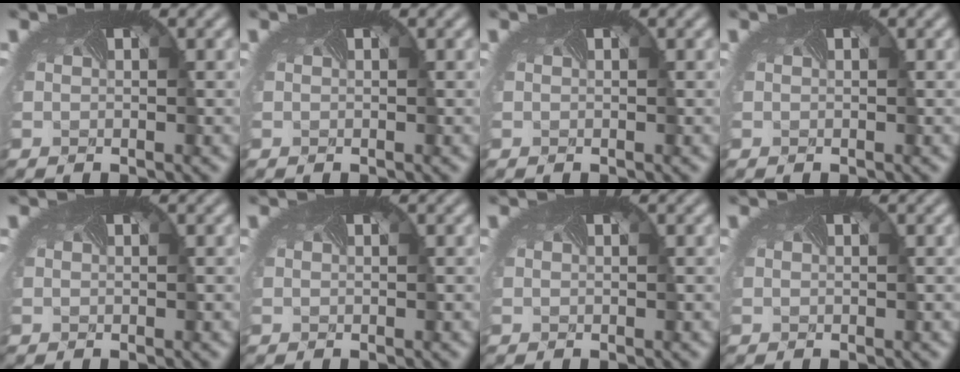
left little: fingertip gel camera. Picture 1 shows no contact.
{"total": 0.0}
{"total": 0.0}
{"total": 0.0}
{"total": 0.0}
{"total": 0.0}
{"total": 0.0}
{"total": 0.0}